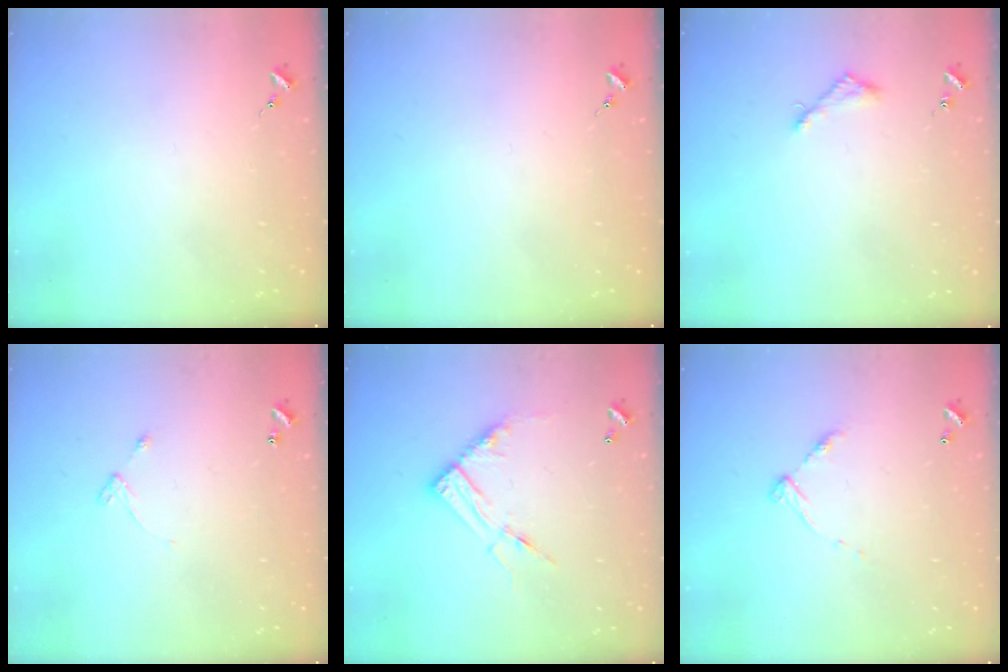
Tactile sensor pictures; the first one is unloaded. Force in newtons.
{"total": 0.0}
{"total": 3.9, "press": 3.9, "slide": 0.3}
{"total": 4.4, "press": 4.4, "slide": 0.5}
{"total": 12.6, "press": 12.6, "slide": 1.2}
{"total": 7.3, "press": 7.3, "slide": 0.6}